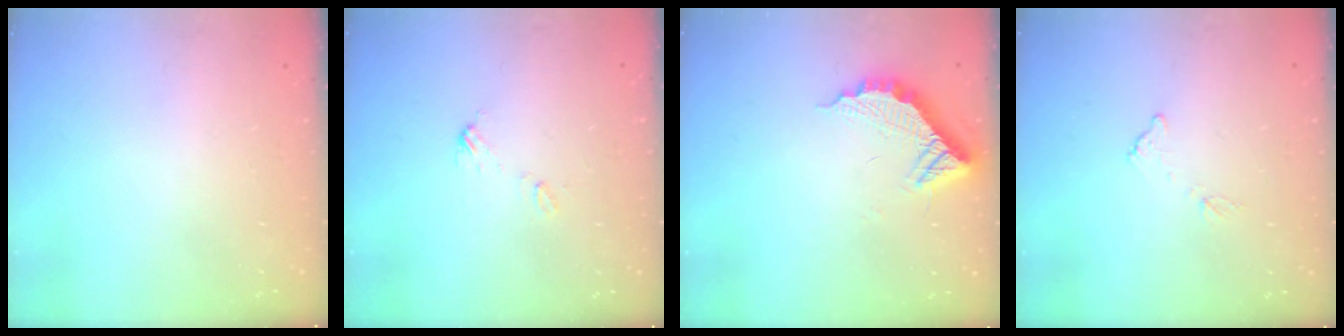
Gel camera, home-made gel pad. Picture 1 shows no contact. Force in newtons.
{"total": 4.6, "press": 4.6, "slide": 0.4}
{"total": 10.7, "press": 10.7, "slide": 0.3}
{"total": 5.9, "press": 5.9, "slide": 0.3}